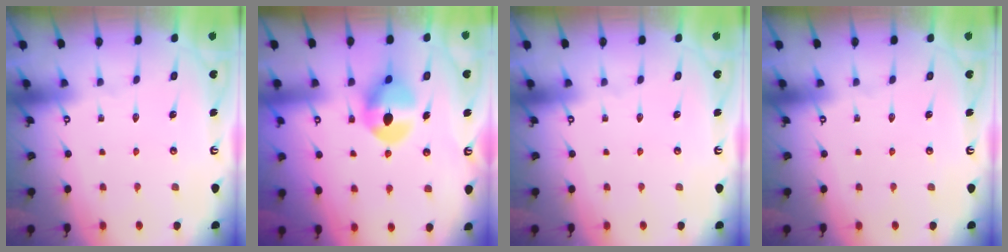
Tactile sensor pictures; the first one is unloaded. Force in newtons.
{"total": 10.6, "press": 10.6, "slide": 0.9}
{"total": 0.0}
{"total": 0.0}